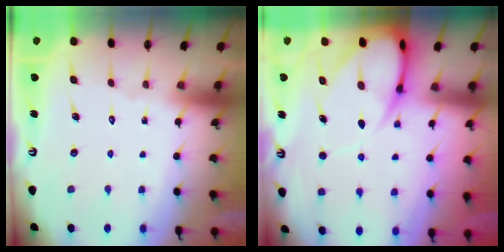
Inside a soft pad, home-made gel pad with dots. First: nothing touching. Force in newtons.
{"total": 10.9, "press": 10.8, "slide": 1.2}